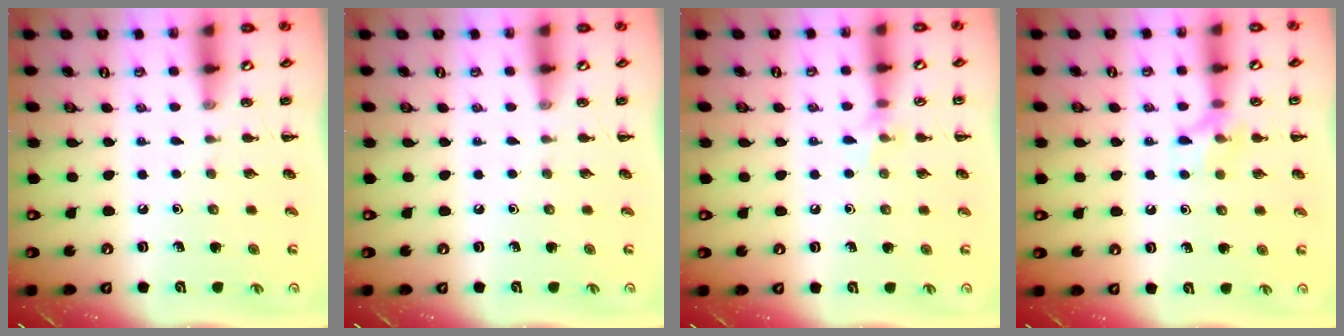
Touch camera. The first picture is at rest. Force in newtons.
{"total": 0.0}
{"total": 5.6, "press": 5.3, "slide": 1.6}
{"total": 8.1, "press": 8.0, "slide": 1.2}